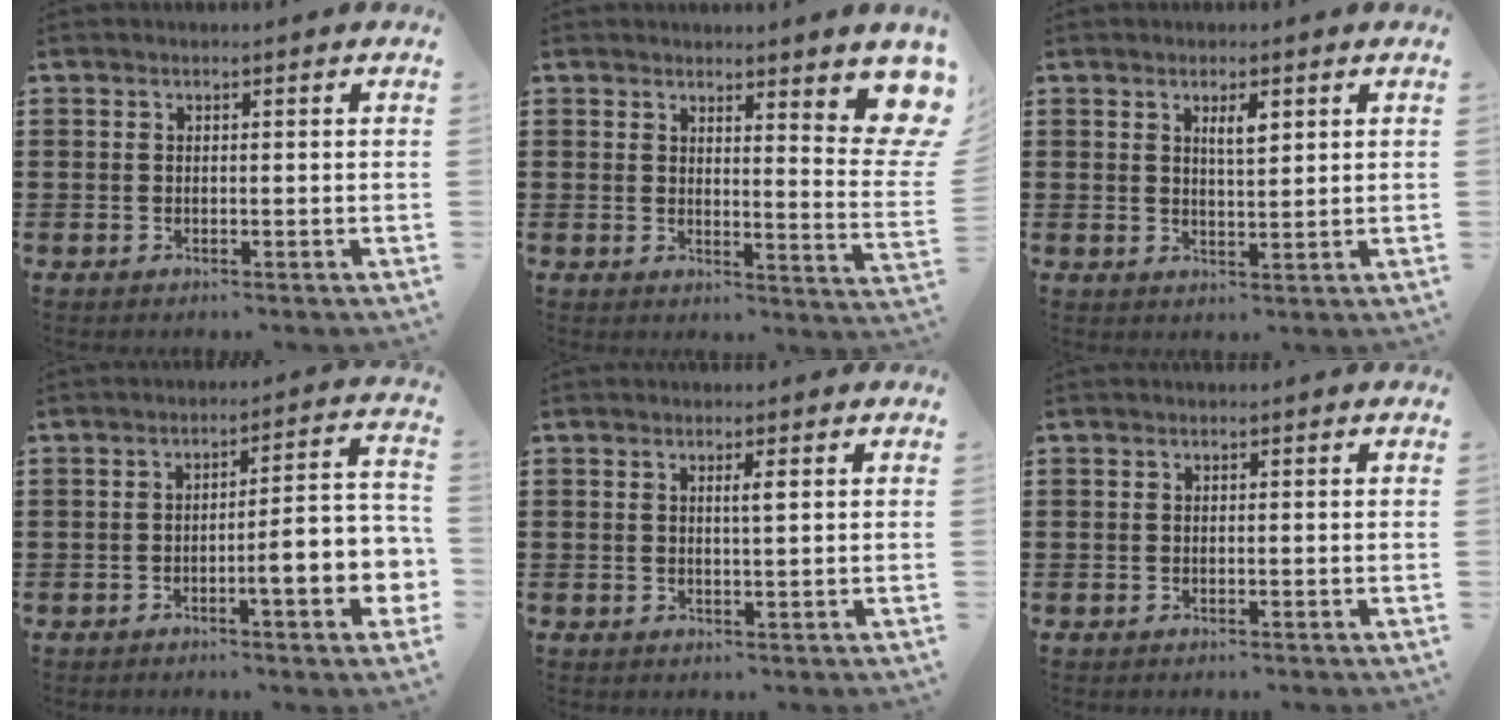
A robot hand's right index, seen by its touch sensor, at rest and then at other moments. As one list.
[{"total": 5.8, "force": [4.4, 0.6, 3.7], "torque": [-0.057, -0.026, 0.072]}, {"total": 2.7, "force": [1.3, 0.7, 2.3], "torque": [-0.040, 0.000, 0.019]}, {"total": 7.9, "force": [-2.5, 1.1, 7.4], "torque": [-0.106, -0.021, -0.046]}, {"total": 1.6, "force": [0.5, 0.0, 1.6], "torque": [-0.029, 0.002, 0.006]}, {"total": 0.0}]